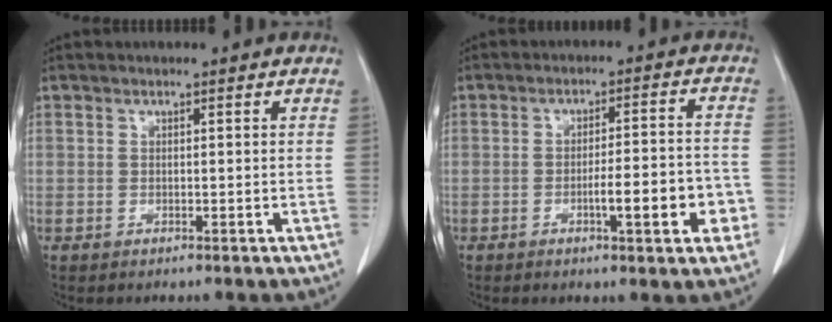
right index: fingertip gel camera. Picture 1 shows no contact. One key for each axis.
{"total": 8.4, "fx": -3.0, "fy": 1.4, "fz": 7.7, "tx": -0.107, "ty": 0.011, "tz": -0.039}